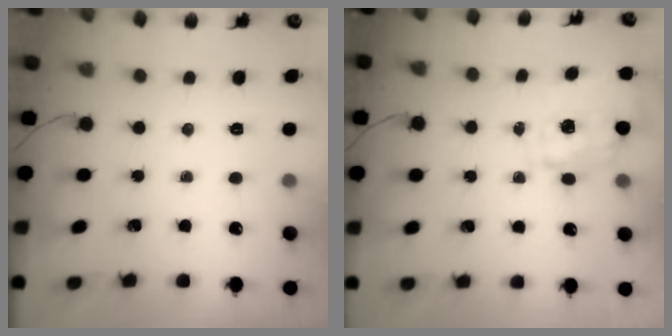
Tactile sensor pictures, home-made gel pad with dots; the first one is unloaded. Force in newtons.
{"total": 1.5, "press": 1.5, "slide": 0.5}